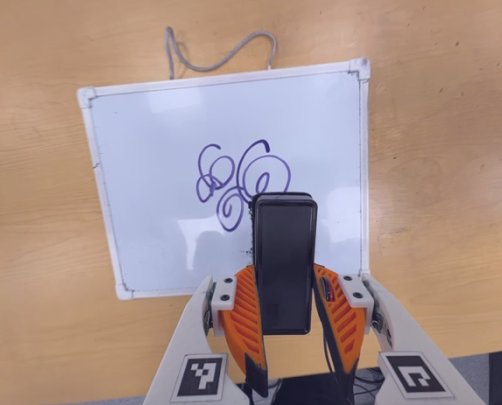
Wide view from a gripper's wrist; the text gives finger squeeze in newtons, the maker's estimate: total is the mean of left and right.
{"total": 4.1, "left": 2.8, "right": 5.4}